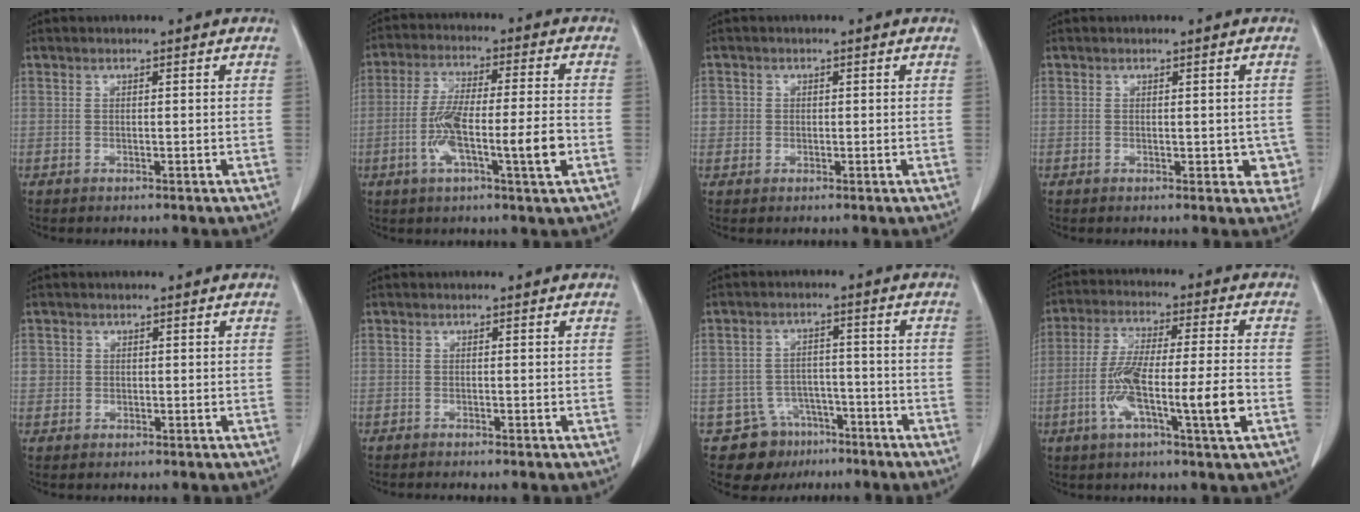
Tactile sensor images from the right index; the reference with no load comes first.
{"total": 11.5, "force": [-3.1, 1.2, 11.1], "torque": [-0.201, 0.002, -0.055]}
{"total": 2.0, "force": [0.2, 2.0, 0.3], "torque": [0.005, 0.003, 0.003]}
{"total": 3.5, "force": [-0.3, 2.3, 2.6], "torque": [-0.006, 0.002, -0.001]}
{"total": 1.8, "force": [0.3, 1.7, 0.3], "torque": [0.006, 0.003, 0.002]}
{"total": 0.8, "force": [-0.7, 0.0, 0.5], "torque": [-0.011, -0.001, -0.010]}
{"total": 8.2, "force": [-5.1, 6.3, 1.0], "torque": [-0.017, 0.017, -0.072]}
{"total": 12.8, "force": [-3.5, 0.7, 12.2], "torque": [-0.225, -0.002, -0.066]}